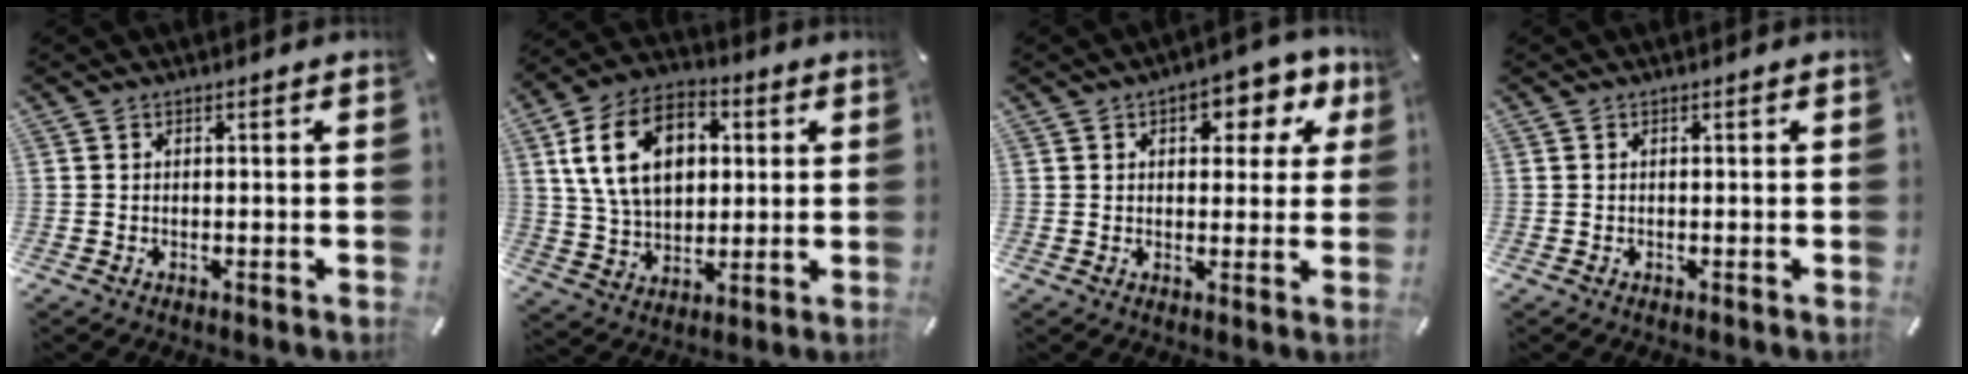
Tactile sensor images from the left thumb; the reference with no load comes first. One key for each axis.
{"total": 16.4, "fx": 4.1, "fy": 11.7, "fz": 10.7, "tx": -0.211, "ty": 0.013, "tz": 0.074}
{"total": 8.0, "fx": 3.4, "fy": 5.0, "fz": 5.2, "tx": -0.050, "ty": -0.015, "tz": 0.048}
{"total": 0.0}